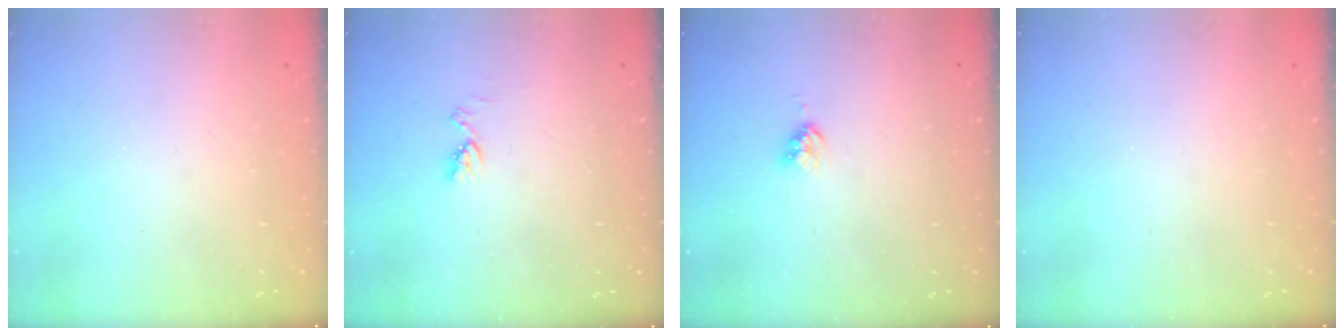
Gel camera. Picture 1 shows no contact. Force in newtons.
{"total": 4.7, "press": 4.6, "slide": 0.6}
{"total": 4.0, "press": 4.0, "slide": 0.1}
{"total": 0.0}